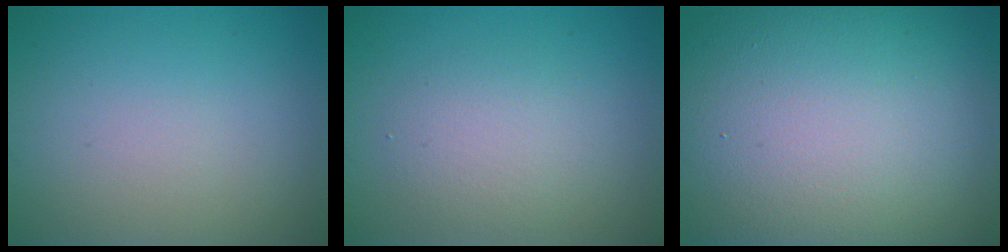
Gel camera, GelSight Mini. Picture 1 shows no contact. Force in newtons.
{"total": 2.7, "press": 2.6, "slide": 0.3}
{"total": 19.8, "press": 19.7, "slide": 1.1}